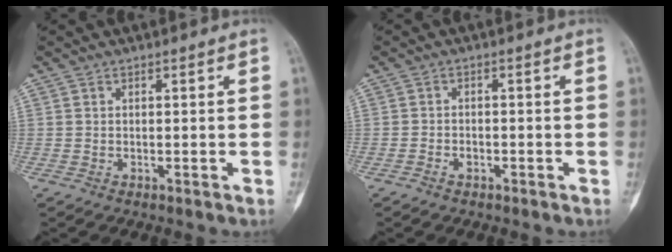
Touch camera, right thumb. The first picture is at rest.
{"total": 1.4, "force": [-0.9, 0.9, 0.6], "torque": [-0.010, 0.009, -0.017]}